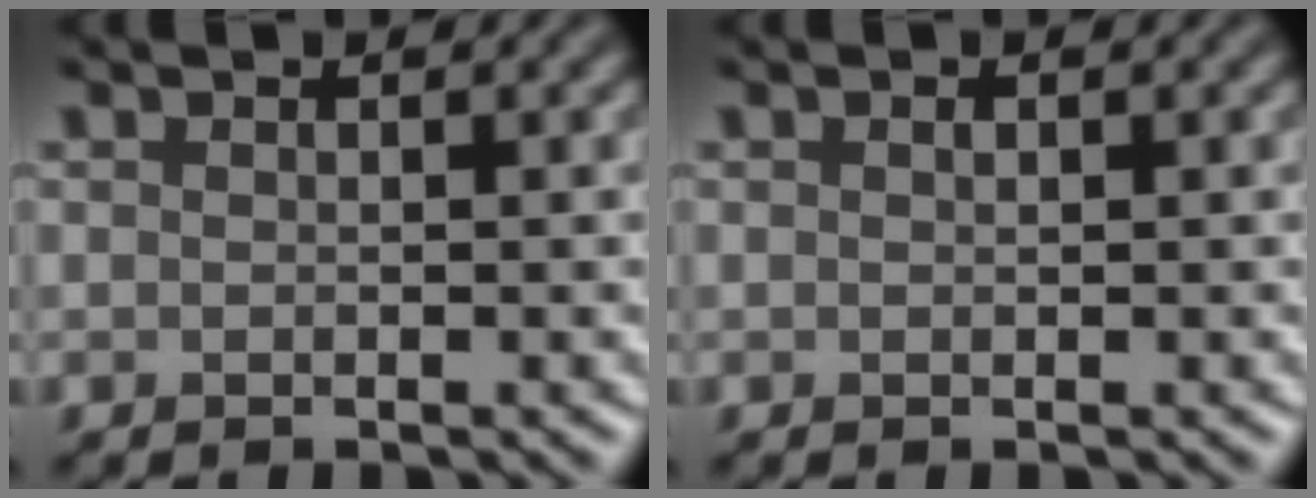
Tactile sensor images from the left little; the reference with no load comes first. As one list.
[{"total": 0.0}]